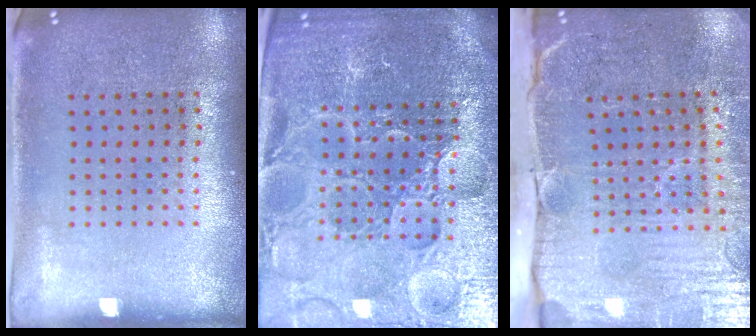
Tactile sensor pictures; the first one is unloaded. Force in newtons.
{"total": 5.7, "press": 5.2, "slide": 2.4}
{"total": 5.2, "press": 4.4, "slide": 2.7}